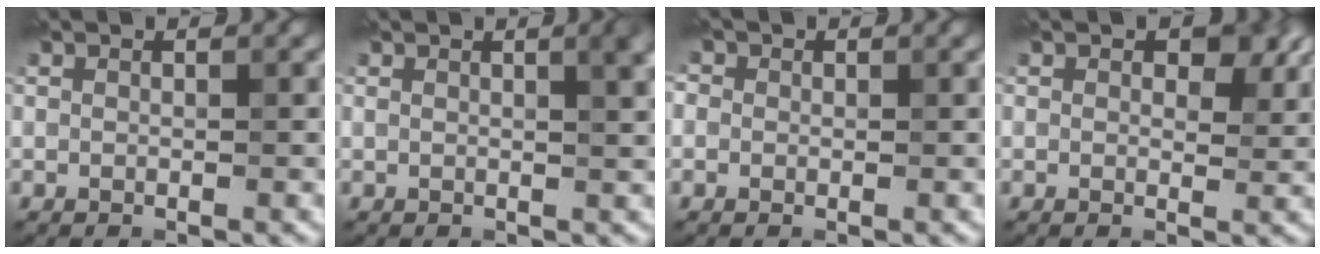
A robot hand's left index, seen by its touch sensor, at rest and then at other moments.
{"total": 2.8, "force": [0.8, 0.8, 2.6], "torque": [-0.019, 0.007, 0.008]}
{"total": 1.8, "force": [0.6, 1.6, 0.7], "torque": [0.000, 0.006, -0.014]}
{"total": 3.5, "force": [1.2, 2.1, 2.5], "torque": [-0.028, -0.001, 0.013]}